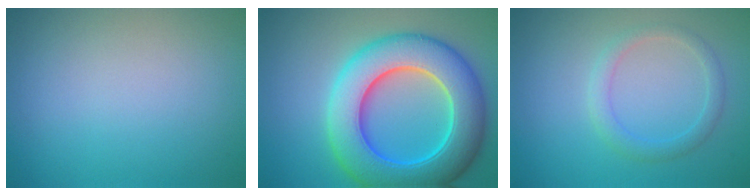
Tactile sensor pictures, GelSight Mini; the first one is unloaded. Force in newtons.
{"total": 10.7, "press": 10.7, "slide": 0.4}
{"total": 2.0, "press": 2.0, "slide": 0.3}